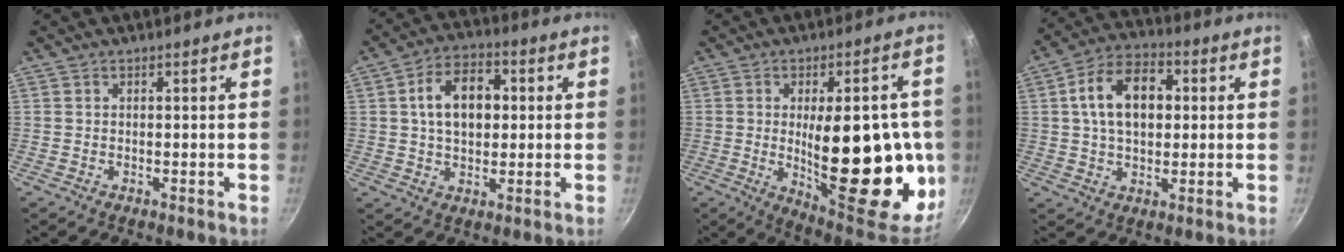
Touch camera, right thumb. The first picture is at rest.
{"total": 11.2, "force": [1.6, 7.3, 8.3], "torque": [-0.108, 0.016, 0.019]}
{"total": 28.6, "force": [-2.2, 11.8, 25.9], "torque": [-0.312, -0.010, -0.014]}
{"total": 13.3, "force": [2.1, 8.6, 9.8], "torque": [-0.136, 0.021, 0.023]}